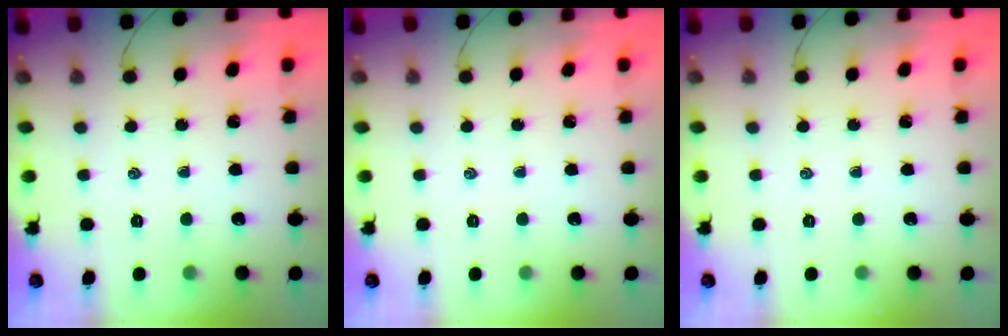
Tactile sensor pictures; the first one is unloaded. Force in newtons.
{"total": 0.0}
{"total": 0.0}